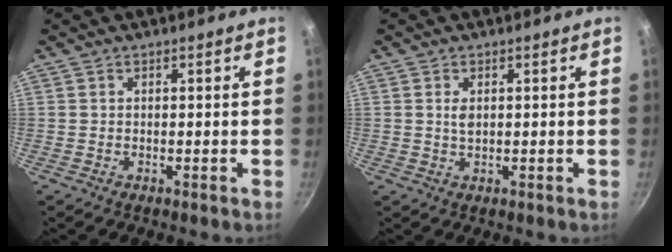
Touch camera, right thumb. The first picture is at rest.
{"total": 1.8, "force": [0.4, 1.0, 1.5], "torque": [-0.025, -0.005, 0.009]}